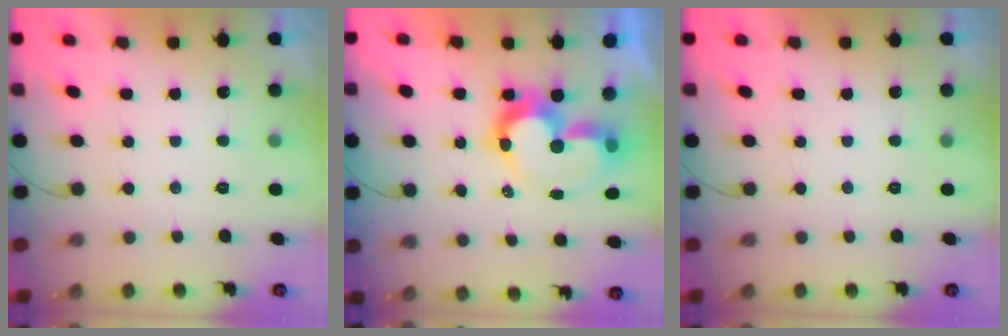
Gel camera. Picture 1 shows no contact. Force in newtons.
{"total": 11.2, "press": 10.6, "slide": 3.6}
{"total": 0.0}